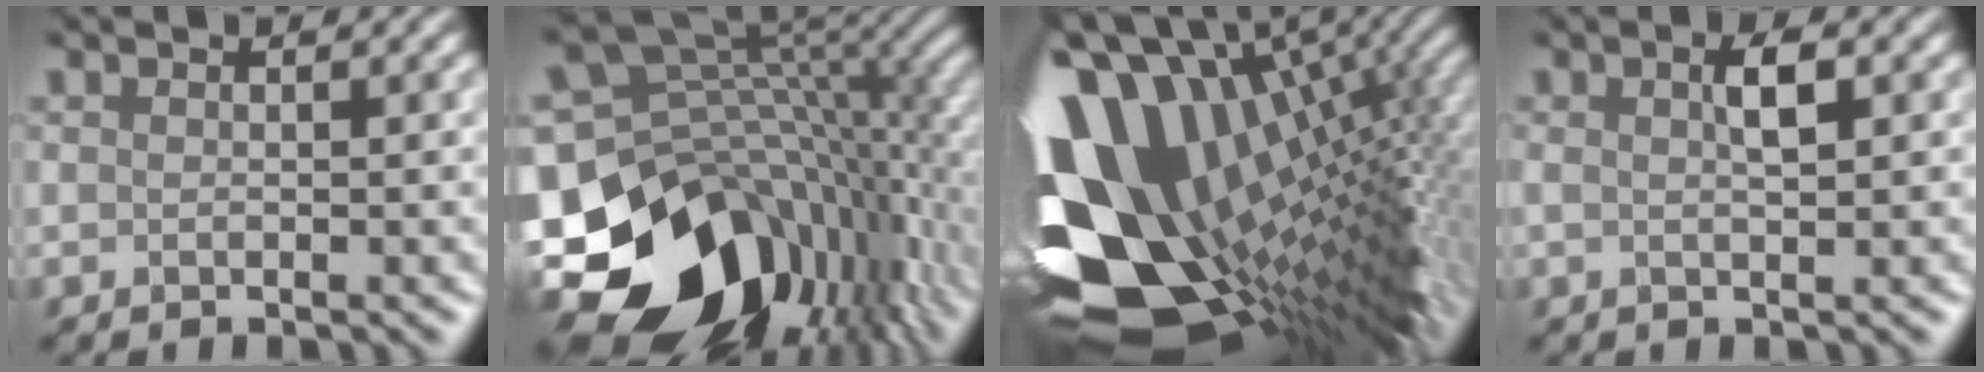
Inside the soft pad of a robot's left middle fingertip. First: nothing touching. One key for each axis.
{"total": 14.3, "fx": -4.2, "fy": 10.2, "fz": 9.0, "tx": -0.174, "ty": -0.017, "tz": -0.064}
{"total": 15.9, "fx": 0.9, "fy": 9.9, "fz": 12.4, "tx": -0.270, "ty": -0.030, "tz": 0.035}
{"total": 1.5, "fx": 0.8, "fy": 0.0, "fz": 1.3, "tx": -0.027, "ty": 0.007, "tz": 0.012}